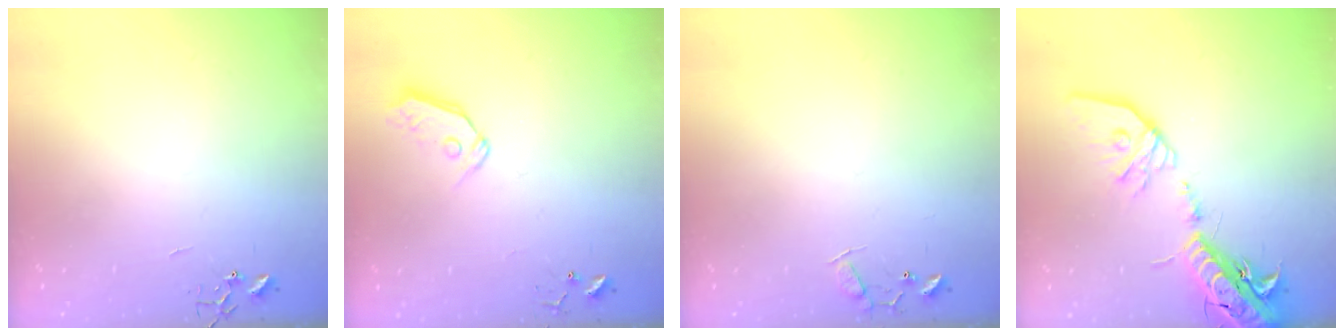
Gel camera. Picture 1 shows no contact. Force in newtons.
{"total": 7.3, "press": 7.2, "slide": 0.8}
{"total": 7.7, "press": 7.6, "slide": 0.5}
{"total": 21.0, "press": 20.6, "slide": 4.1}